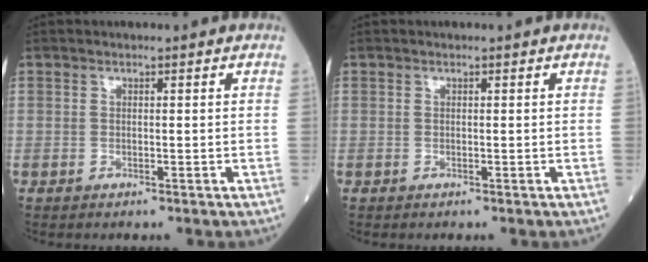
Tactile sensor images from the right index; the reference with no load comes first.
{"total": 0.0}